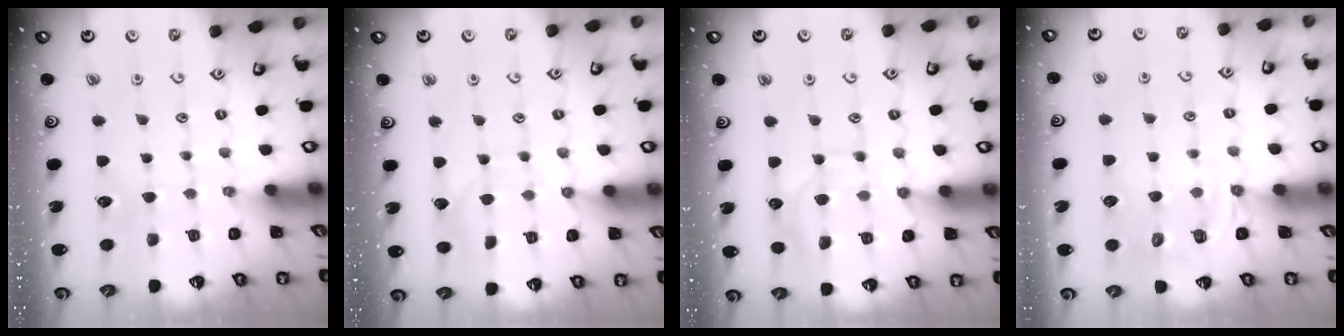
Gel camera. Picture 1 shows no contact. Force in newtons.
{"total": 5.6, "press": 5.5, "slide": 0.6}
{"total": 11.2, "press": 11.1, "slide": 1.0}
{"total": 5.0, "press": 4.6, "slide": 2.0}